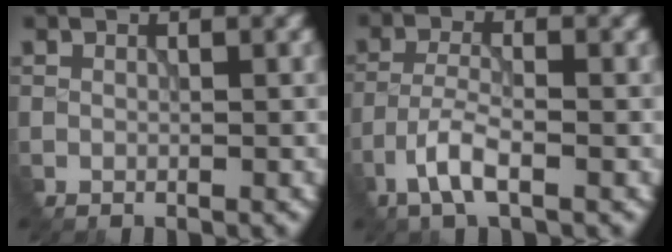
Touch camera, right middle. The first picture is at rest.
{"total": 3.6, "force": [-2.0, 0.9, 2.8], "torque": [-0.064, 0.004, -0.046]}